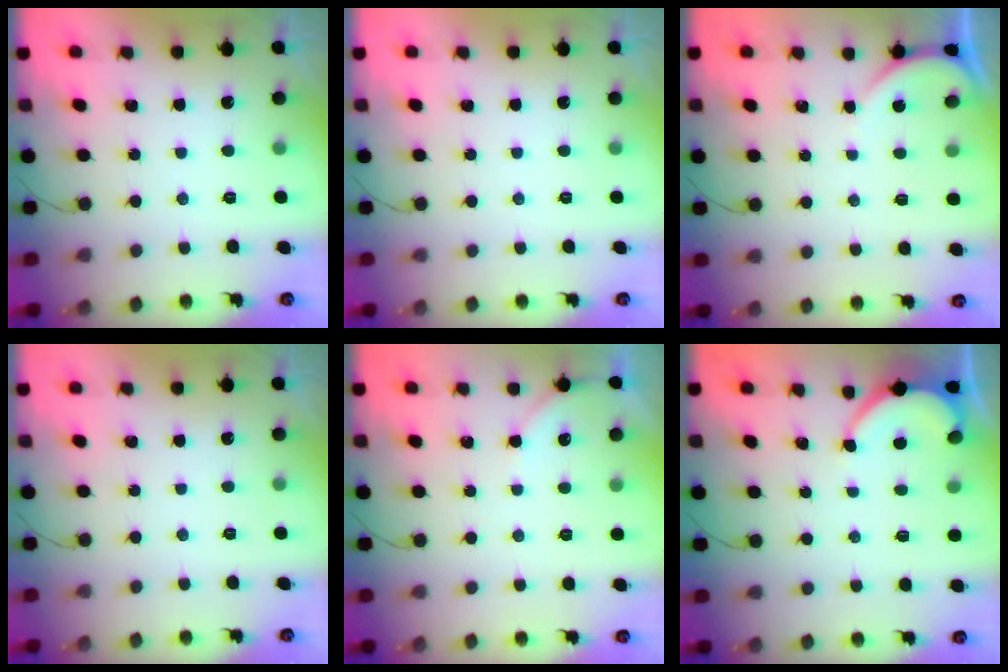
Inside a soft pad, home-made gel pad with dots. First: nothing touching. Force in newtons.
{"total": 0.0}
{"total": 2.8, "press": 2.8, "slide": 0.3}
{"total": 0.0}
{"total": 2.9, "press": 2.9, "slide": 0.4}
{"total": 4.3, "press": 4.2, "slide": 0.4}